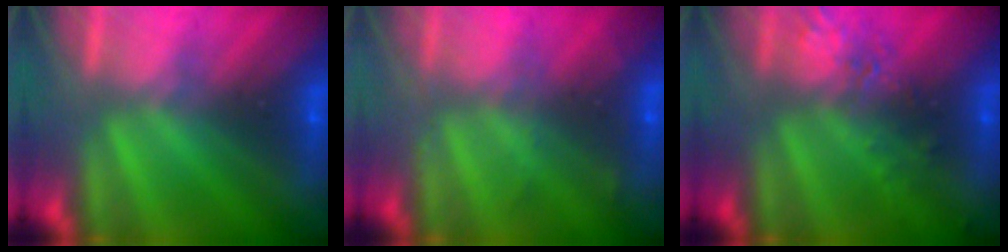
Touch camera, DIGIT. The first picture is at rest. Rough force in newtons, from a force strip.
{"total": 2.3}
{"total": 2.4}